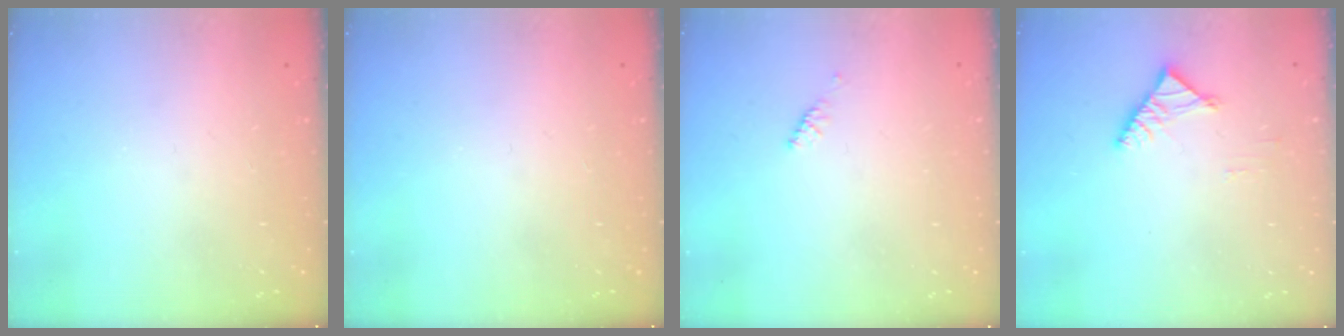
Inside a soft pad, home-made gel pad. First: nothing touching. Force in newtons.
{"total": 0.0}
{"total": 2.4, "press": 2.3, "slide": 0.7}
{"total": 3.4, "press": 3.3, "slide": 0.8}